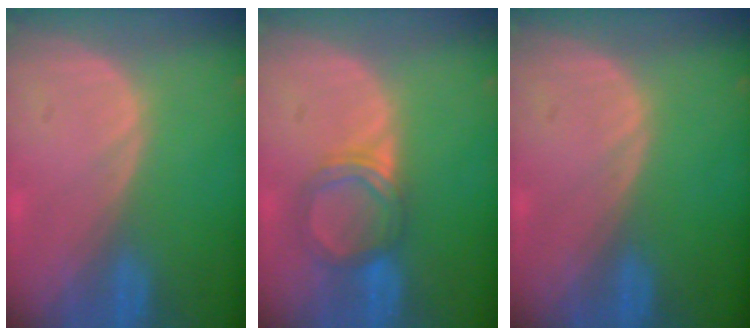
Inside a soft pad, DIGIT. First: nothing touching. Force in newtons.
{"total": 4.7, "press": 4.4, "slide": 1.7}
{"total": 0.0}